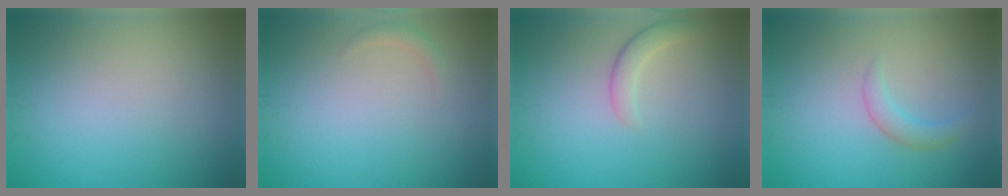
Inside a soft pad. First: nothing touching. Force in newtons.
{"total": 0.8, "press": 0.8, "slide": 0.1}
{"total": 1.9, "press": 1.9, "slide": 0.2}
{"total": 1.6, "press": 1.6, "slide": 0.0}